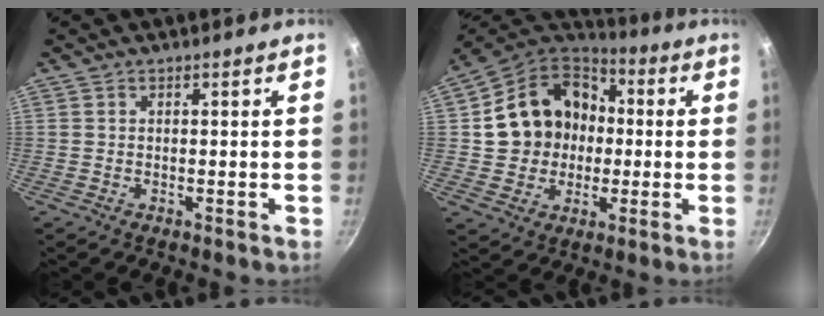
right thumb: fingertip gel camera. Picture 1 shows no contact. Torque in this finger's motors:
{"motor_torque": [0.92, 3.16, 0.79, -0.61, 0.14]}